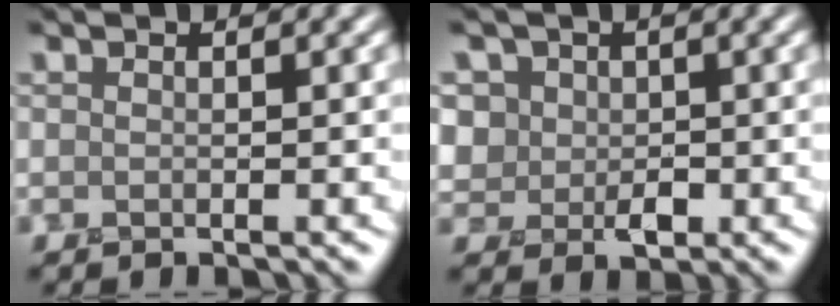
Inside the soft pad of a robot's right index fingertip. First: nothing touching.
{"total": 3.2, "force": [1.1, 2.9, 0.8], "torque": [-0.017, 0.007, 0.013]}